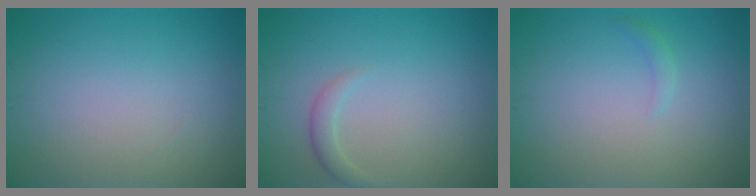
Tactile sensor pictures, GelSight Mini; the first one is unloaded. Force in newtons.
{"total": 1.3, "press": 1.3, "slide": 0.0}
{"total": 0.8, "press": 0.8, "slide": 0.1}